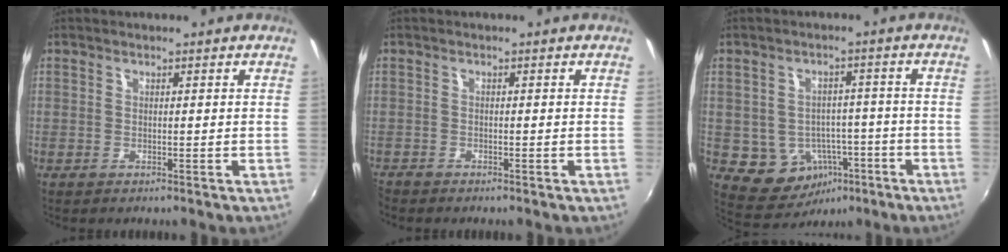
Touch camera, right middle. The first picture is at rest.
{"total": 1.6, "force": [-1.6, 0.4, 0.1], "torque": [-0.008, -0.008, -0.034]}
{"total": 9.5, "force": [-3.7, 8.0, 3.5], "torque": [-0.080, 0.016, -0.026]}